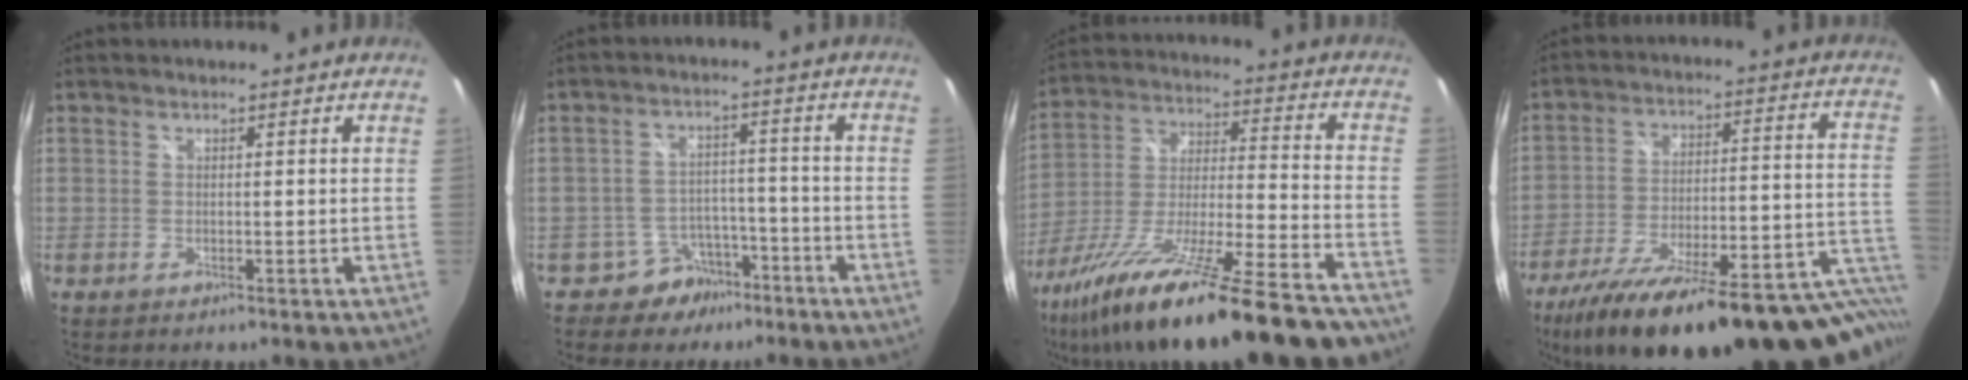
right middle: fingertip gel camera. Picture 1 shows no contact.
{"total": 6.6, "force": [-4.7, 4.6, 0.6], "torque": [-0.014, 0.027, -0.063]}
{"total": 30.1, "force": [-22.5, 4.5, 19.5], "torque": [-0.344, -0.074, -0.351]}
{"total": 34.6, "force": [-26.1, 8.4, 21.1], "torque": [-0.294, -0.053, -0.364]}